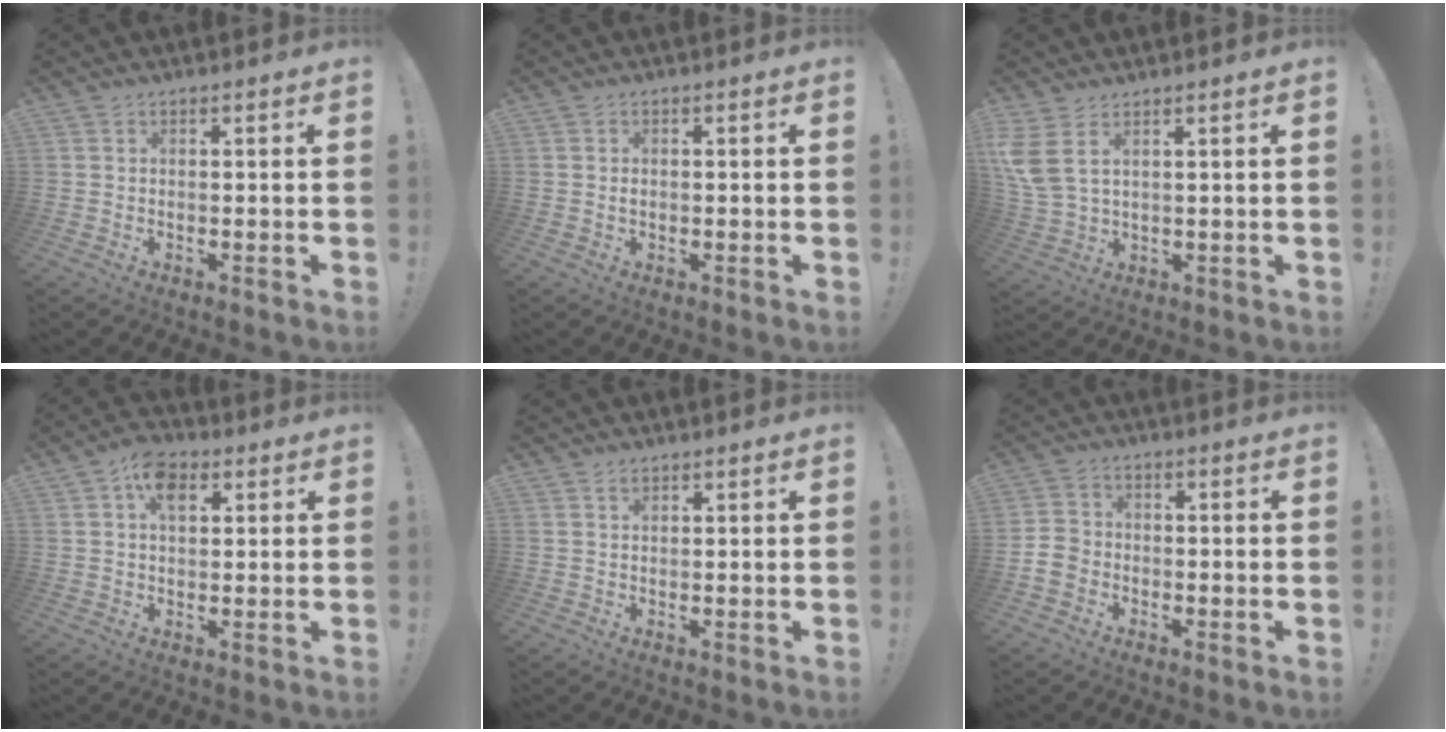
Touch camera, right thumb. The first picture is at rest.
{"total": 0.8, "force": [0.1, 0.7, 0.3], "torque": [-0.007, 0.004, 0.002]}
{"total": 6.8, "force": [3.6, 2.9, 5.0], "torque": [-0.115, -0.023, 0.070]}
{"total": 7.8, "force": [3.1, 5.0, 5.0], "torque": [-0.073, -0.001, 0.057]}
{"total": 1.2, "force": [0.9, 0.6, 0.4], "torque": [-0.005, -0.002, 0.017]}
{"total": 5.7, "force": [-2.8, 4.4, 2.4], "torque": [-0.050, 0.021, -0.050]}